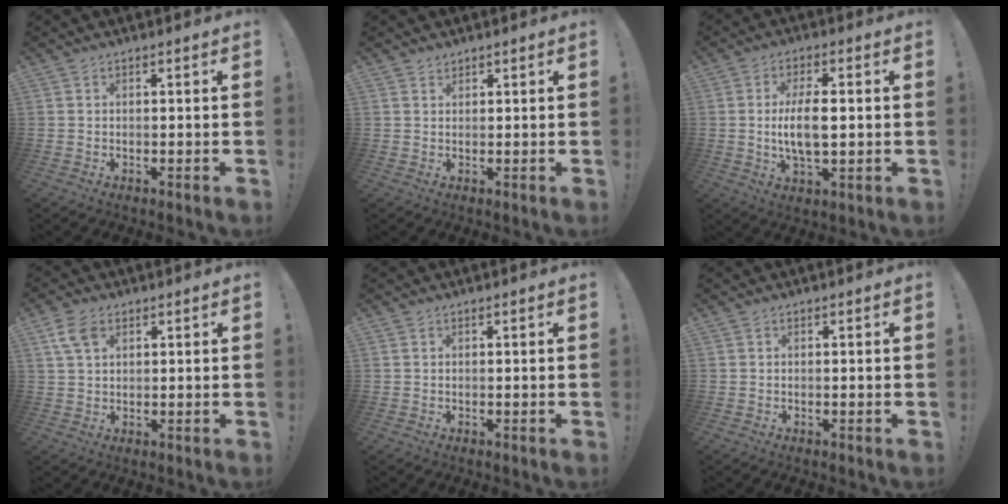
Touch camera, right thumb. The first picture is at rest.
{"total": 1.4, "force": [1.2, 0.6, 0.1], "torque": [0.006, -0.006, 0.023]}
{"total": 9.4, "force": [0.1, 3.4, 8.8], "torque": [-0.157, -0.012, -0.006]}
{"total": 6.4, "force": [2.9, 3.9, 4.2], "torque": [-0.074, 0.000, 0.058]}
{"total": 0.0}
{"total": 0.0}